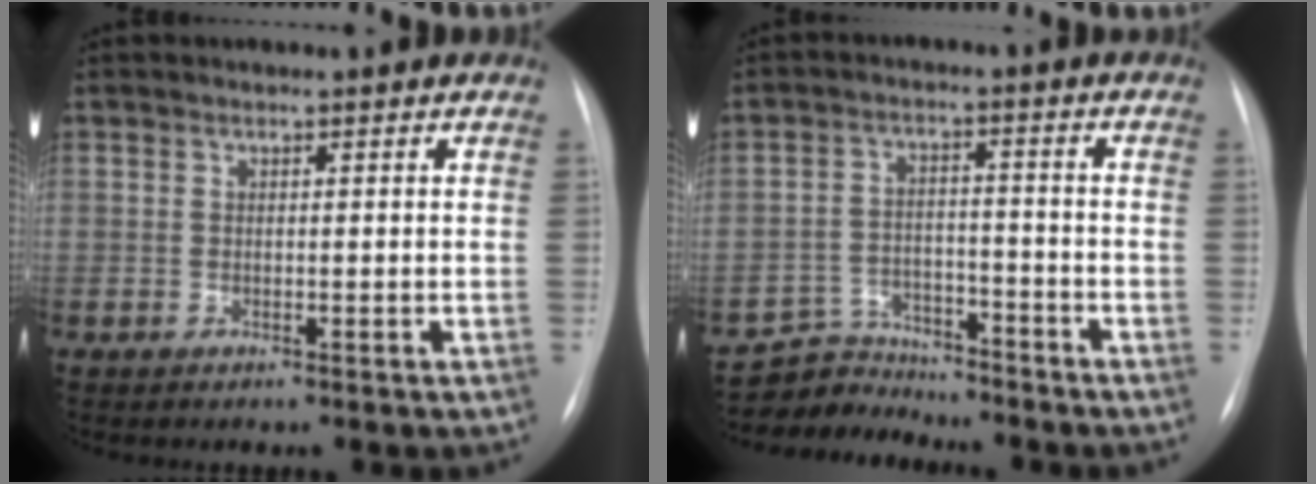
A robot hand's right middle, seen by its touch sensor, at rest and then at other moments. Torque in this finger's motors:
{"motor_torque": [0.21, -0.26, -0.04, -0.01]}